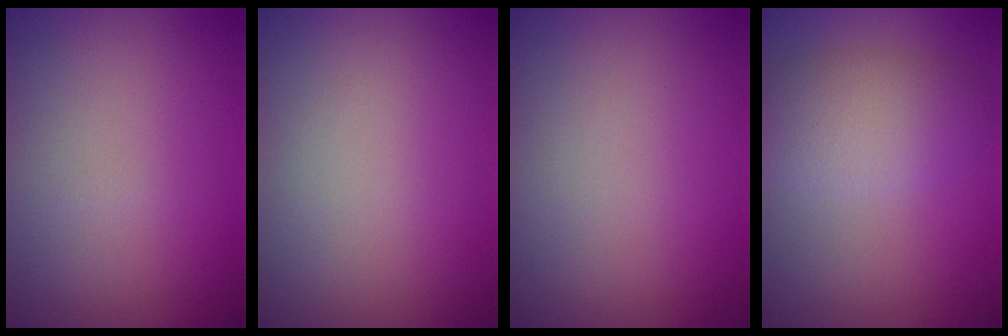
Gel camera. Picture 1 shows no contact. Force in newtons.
{"total": 0.0}
{"total": 0.0}
{"total": 3.6, "press": 3.6, "slide": 0.3}